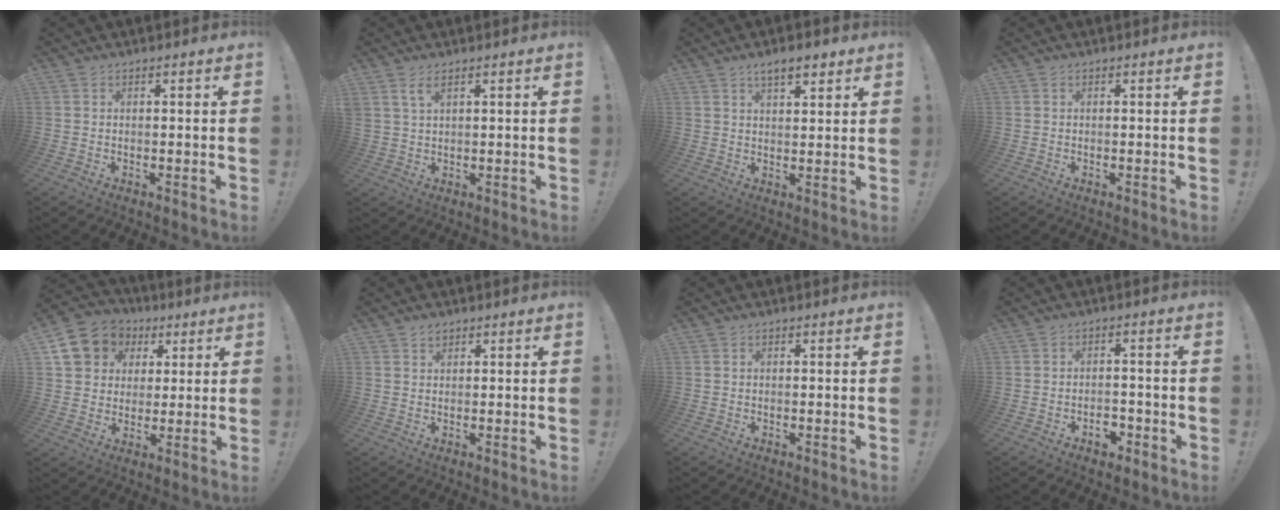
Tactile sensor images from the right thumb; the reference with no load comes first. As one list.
[{"total": 3.6, "force": [2.0, 1.1, 2.8], "torque": [-0.053, -0.004, 0.037]}, {"total": 6.0, "force": [4.1, 2.3, 3.8], "torque": [-0.049, -0.017, 0.070]}, {"total": 0.0}, {"total": 12.3, "force": [4.2, 10.6, 4.5], "torque": [-0.062, -0.013, 0.090]}, {"total": 1.8, "force": [1.5, 0.9, 0.4], "torque": [0.006, -0.009, 0.026]}, {"total": 0.0}, {"total": 4.1, "force": [-2.4, 2.5, 2.2], "torque": [-0.019, 0.012, -0.043]}]